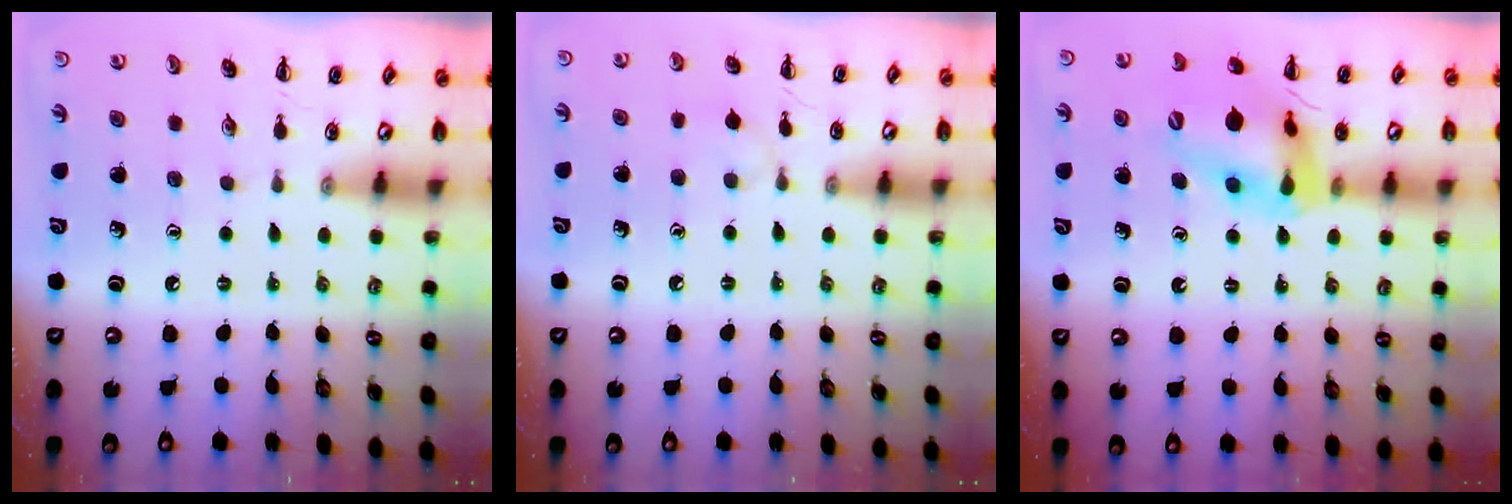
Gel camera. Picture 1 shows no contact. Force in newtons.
{"total": 5.6, "press": 5.3, "slide": 1.6}
{"total": 17.4, "press": 17.0, "slide": 4.0}